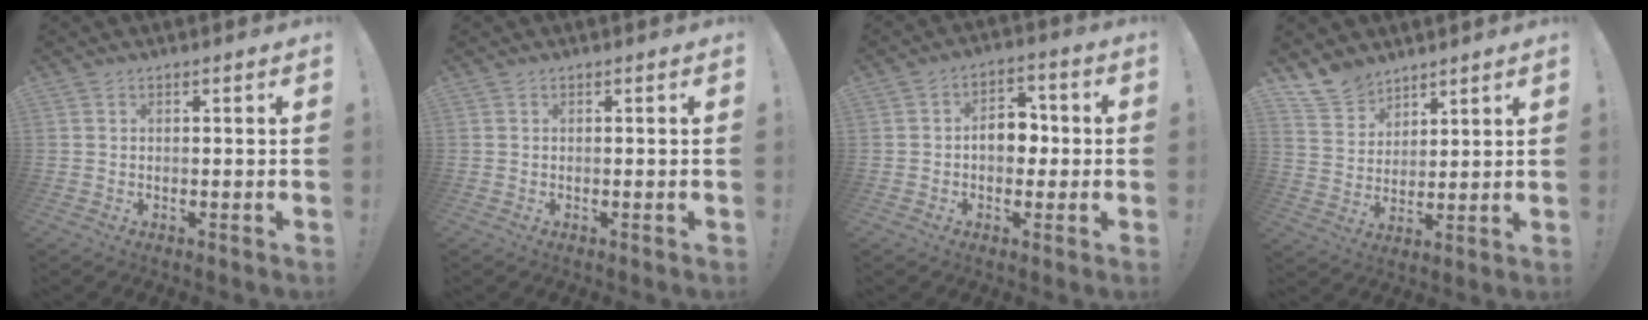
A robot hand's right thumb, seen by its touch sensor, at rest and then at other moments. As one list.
[{"total": 0.0}, {"total": 9.3, "force": [-0.7, 6.6, 6.5], "torque": [-0.085, 0.021, -0.011]}, {"total": 9.6, "force": [8.1, 5.0, 1.4], "torque": [-0.035, -0.058, 0.161]}]